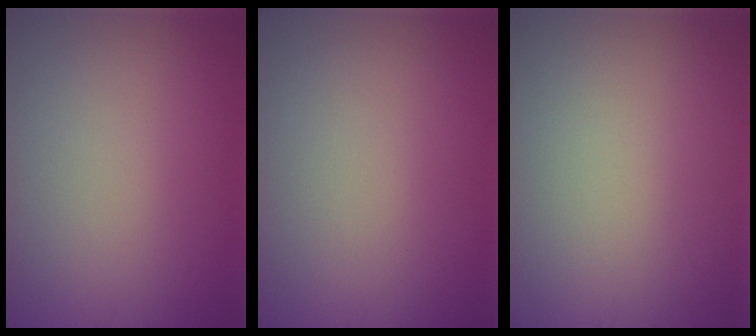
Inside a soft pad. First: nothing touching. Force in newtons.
{"total": 0.0}
{"total": 0.0}